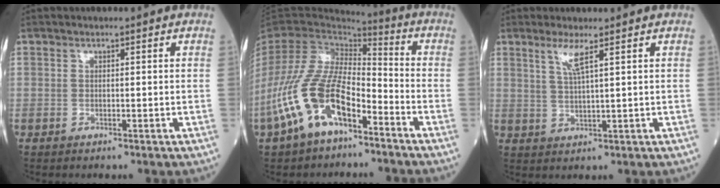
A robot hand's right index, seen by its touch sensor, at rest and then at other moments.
{"total": 14.5, "force": [-7.6, 6.3, 10.6], "torque": [-0.229, 0.010, -0.144]}
{"total": 3.4, "force": [2.0, -0.4, 2.8], "torque": [-0.061, -0.005, 0.043]}